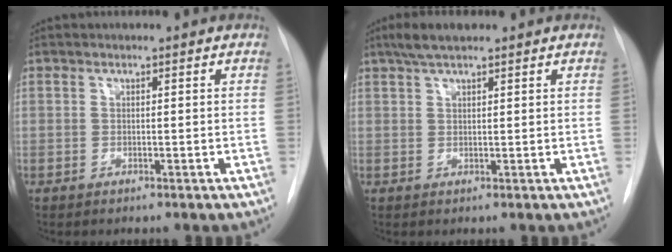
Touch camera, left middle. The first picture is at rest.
{"total": 3.9, "force": [2.9, 0.8, 2.5], "torque": [-0.053, 0.015, 0.053]}